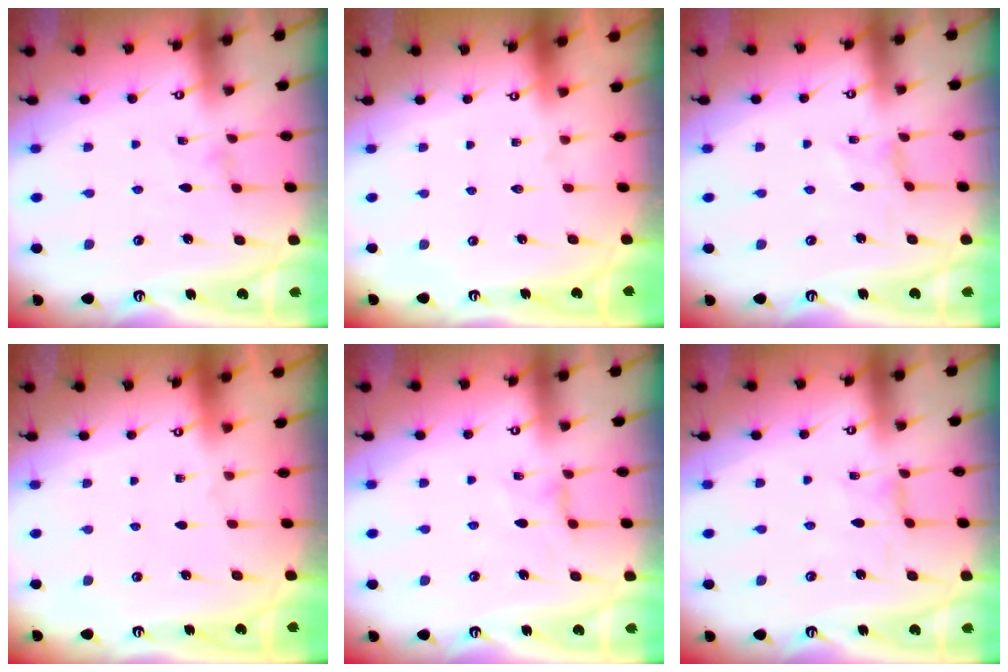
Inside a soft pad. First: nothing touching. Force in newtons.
{"total": 0.0}
{"total": 0.0}
{"total": 0.0}
{"total": 1.7, "press": 1.6, "slide": 0.4}
{"total": 0.5, "press": 0.5, "slide": 0.2}